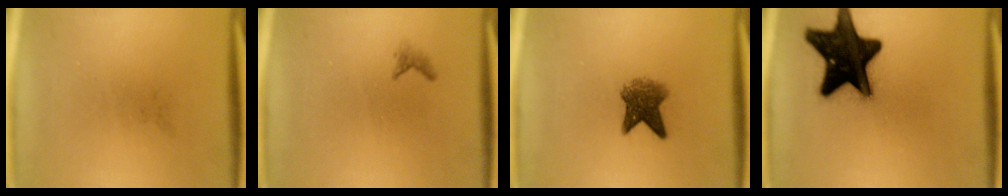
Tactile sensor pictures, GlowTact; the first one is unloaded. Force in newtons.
{"total": 0.7}
{"total": 5.2}
{"total": 19.3}